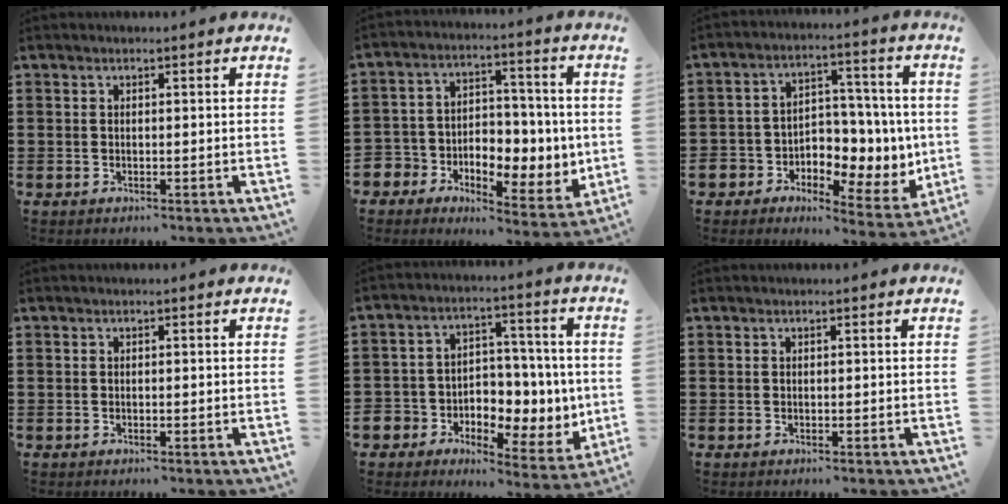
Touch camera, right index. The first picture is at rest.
{"total": 6.4, "force": [-0.3, 6.0, 2.2], "torque": [-0.056, -0.012, -0.003]}
{"total": 6.6, "force": [-0.1, 6.1, 2.5], "torque": [-0.055, -0.008, 0.002]}
{"total": 0.0}
{"total": 6.7, "force": [0.2, 6.3, 2.1], "torque": [-0.051, -0.013, 0.008]}
{"total": 0.0}